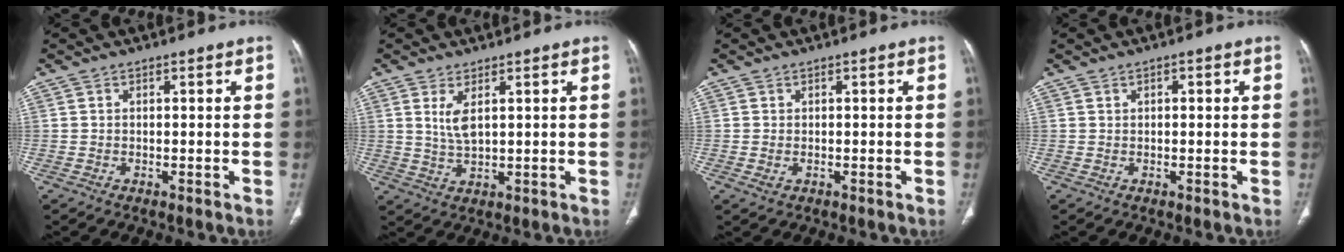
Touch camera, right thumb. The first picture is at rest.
{"total": 4.2, "force": [1.4, 1.5, 3.6], "torque": [-0.076, -0.011, 0.037]}
{"total": 1.2, "force": [-0.3, 0.8, 0.8], "torque": [-0.022, 0.002, -0.003]}
{"total": 0.7, "force": [0.2, 0.3, 0.6], "torque": [-0.011, 0.002, 0.002]}